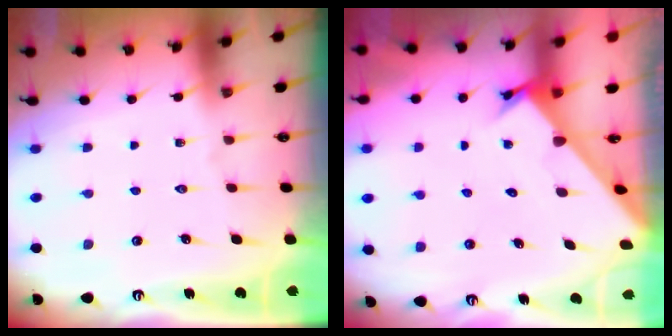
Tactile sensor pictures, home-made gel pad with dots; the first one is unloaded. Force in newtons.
{"total": 2.2, "press": 2.2, "slide": 0.2}